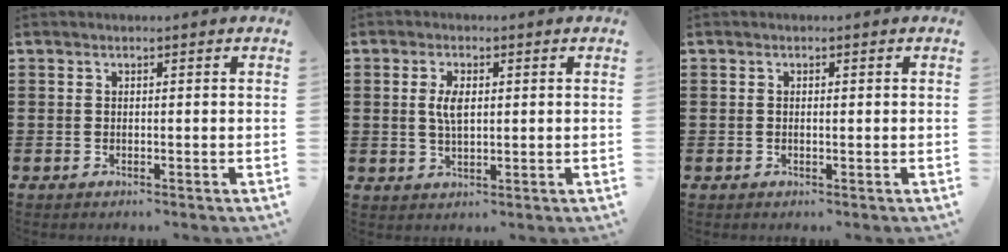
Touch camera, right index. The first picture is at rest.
{"total": 3.7, "force": [0.6, 1.6, 3.2], "torque": [-0.067, 0.009, 0.009]}
{"total": 0.5, "force": [0.0, 0.3, 0.5], "torque": [-0.010, 0.000, 0.001]}